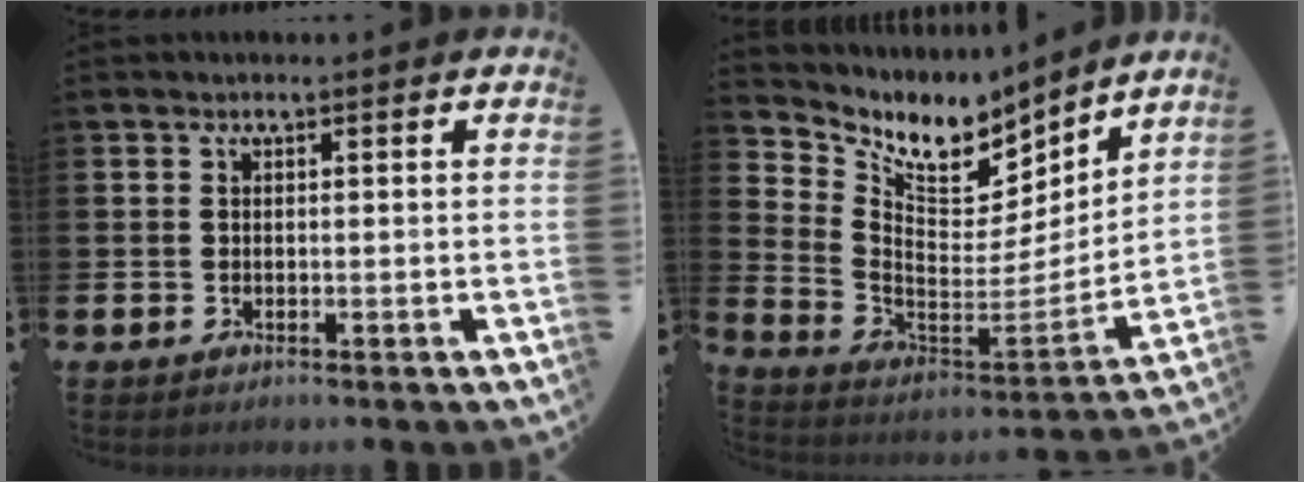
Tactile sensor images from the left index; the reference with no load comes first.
{"total": 8.9, "force": [7.3, 4.0, 3.0], "torque": [-0.096, -0.048, 0.128]}